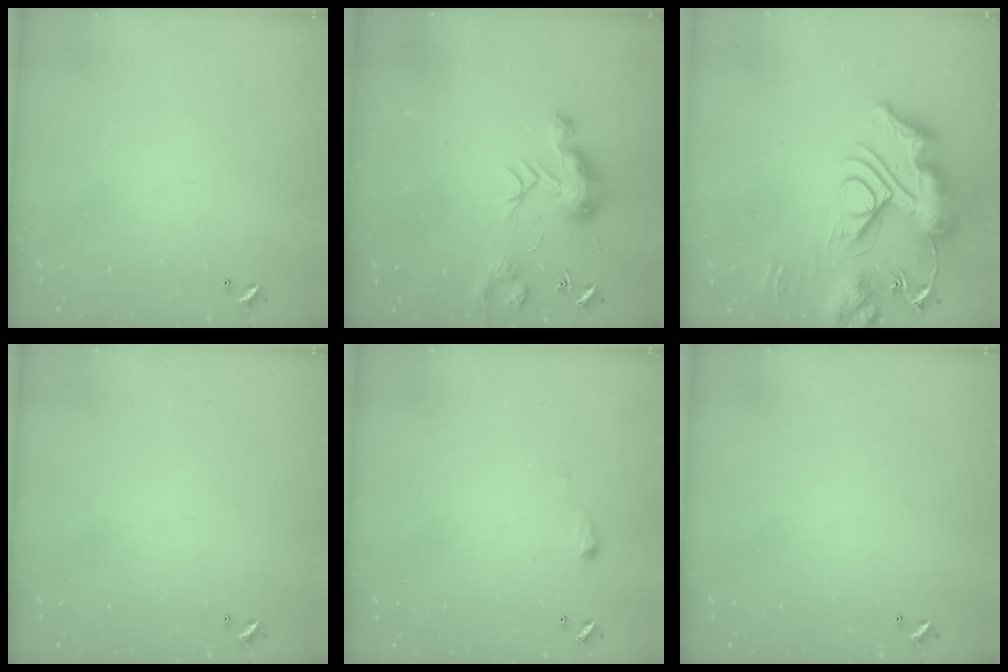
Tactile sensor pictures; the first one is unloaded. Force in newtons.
{"total": 9.7, "press": 9.7, "slide": 0.5}
{"total": 19.2, "press": 19.1, "slide": 1.7}
{"total": 0.0}
{"total": 2.9, "press": 2.9, "slide": 0.5}
{"total": 0.0}